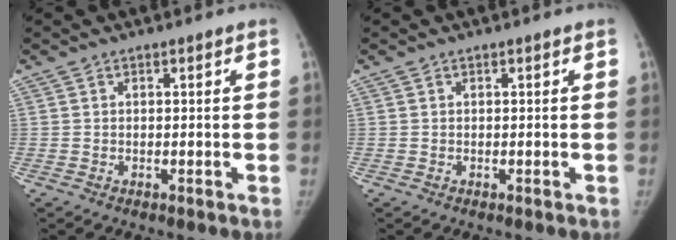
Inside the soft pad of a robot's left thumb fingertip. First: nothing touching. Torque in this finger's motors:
{"motor_torque": [0.05, 0.01, 0.28, -0.12, 0.03]}